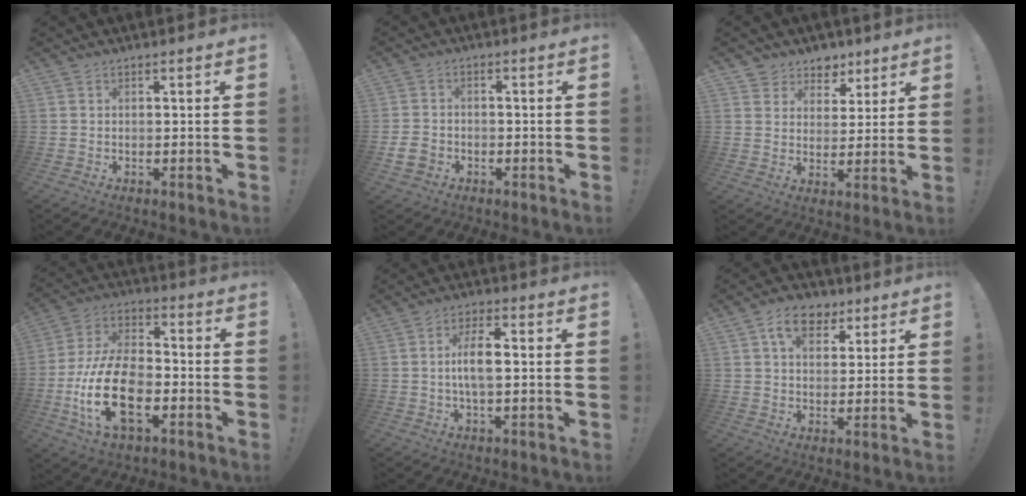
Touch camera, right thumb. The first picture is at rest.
{"total": 5.0, "force": [-2.1, 4.0, 2.2], "torque": [-0.045, 0.007, -0.039]}
{"total": 7.0, "force": [4.5, 5.4, 0.5], "torque": [-0.004, -0.037, 0.090]}
{"total": 20.6, "force": [-6.6, 12.1, 15.3], "torque": [-0.296, 0.031, -0.107]}
{"total": 7.6, "force": [-0.2, 2.5, 7.2], "torque": [-0.133, 0.003, -0.008]}
{"total": 10.2, "force": [5.1, 7.1, 5.2], "torque": [-0.076, -0.011, 0.095]}